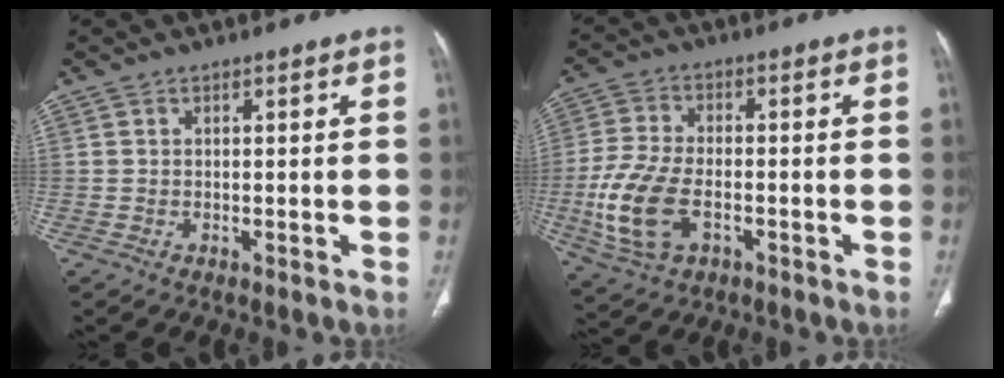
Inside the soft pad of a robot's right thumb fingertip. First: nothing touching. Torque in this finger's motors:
{"motor_torque": [0.12, -0.03, 1.24, 0.01, 0.39]}